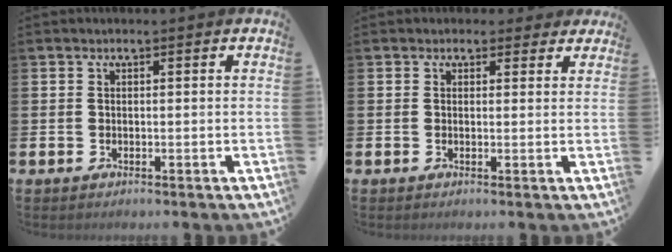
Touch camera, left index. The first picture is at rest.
{"total": 1.6, "force": [1.2, 1.0, 0.1], "torque": [0.002, 0.003, 0.019]}